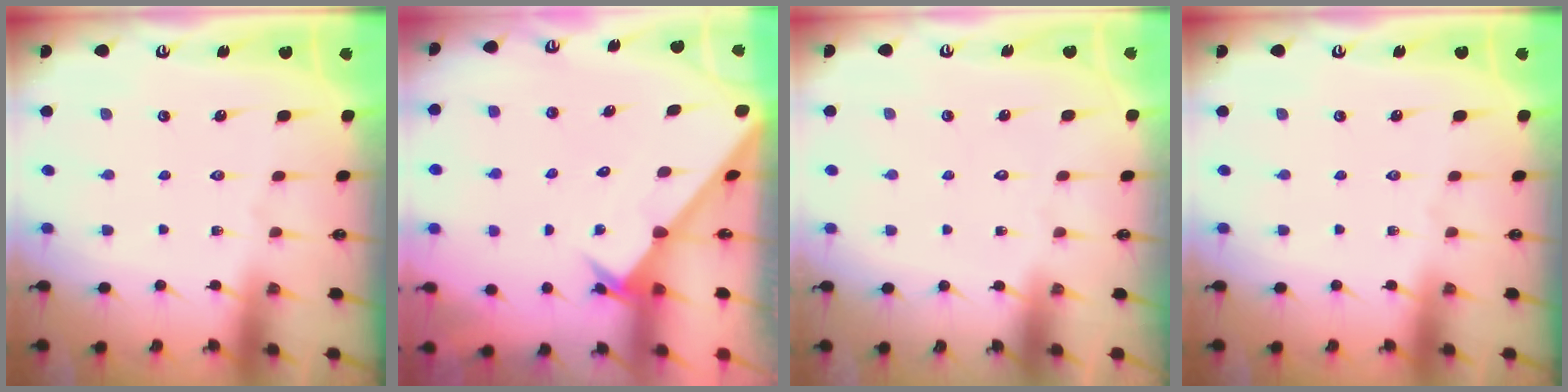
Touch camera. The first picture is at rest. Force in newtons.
{"total": 2.6, "press": 2.6, "slide": 0.2}
{"total": 1.6, "press": 1.6, "slide": 0.1}
{"total": 0.0}